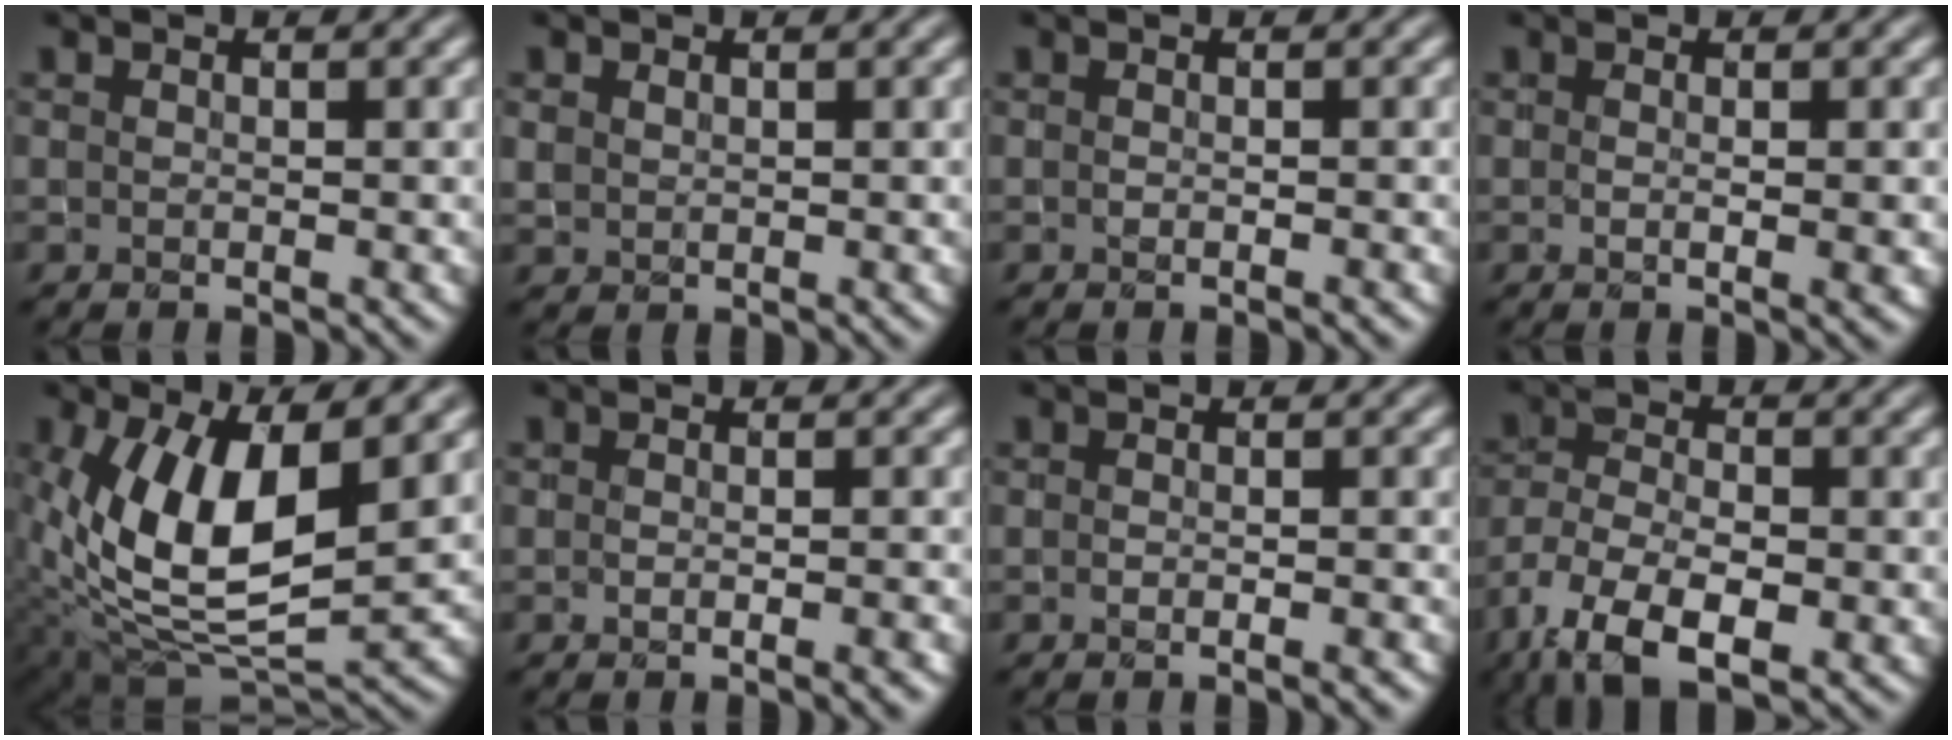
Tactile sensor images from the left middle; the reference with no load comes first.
{"total": 1.1, "force": [0.5, 0.9, 0.5], "torque": [-0.012, -0.002, 0.015]}
{"total": 0.7, "force": [-0.4, 0.1, 0.5], "torque": [-0.008, -0.001, -0.006]}
{"total": 1.5, "force": [0.0, 0.3, 1.5], "torque": [-0.025, -0.005, 0.001]}
{"total": 11.1, "force": [1.7, 5.2, 9.6], "torque": [-0.187, -0.012, 0.030]}
{"total": 2.0, "force": [-0.6, 0.7, 1.7], "torque": [-0.011, -0.002, -0.005]}
{"total": 1.4, "force": [-0.7, 0.4, 1.2], "torque": [-0.013, -0.003, -0.014]}
{"total": 8.4, "force": [-4.6, 3.8, 5.9], "torque": [-0.121, -0.010, -0.088]}